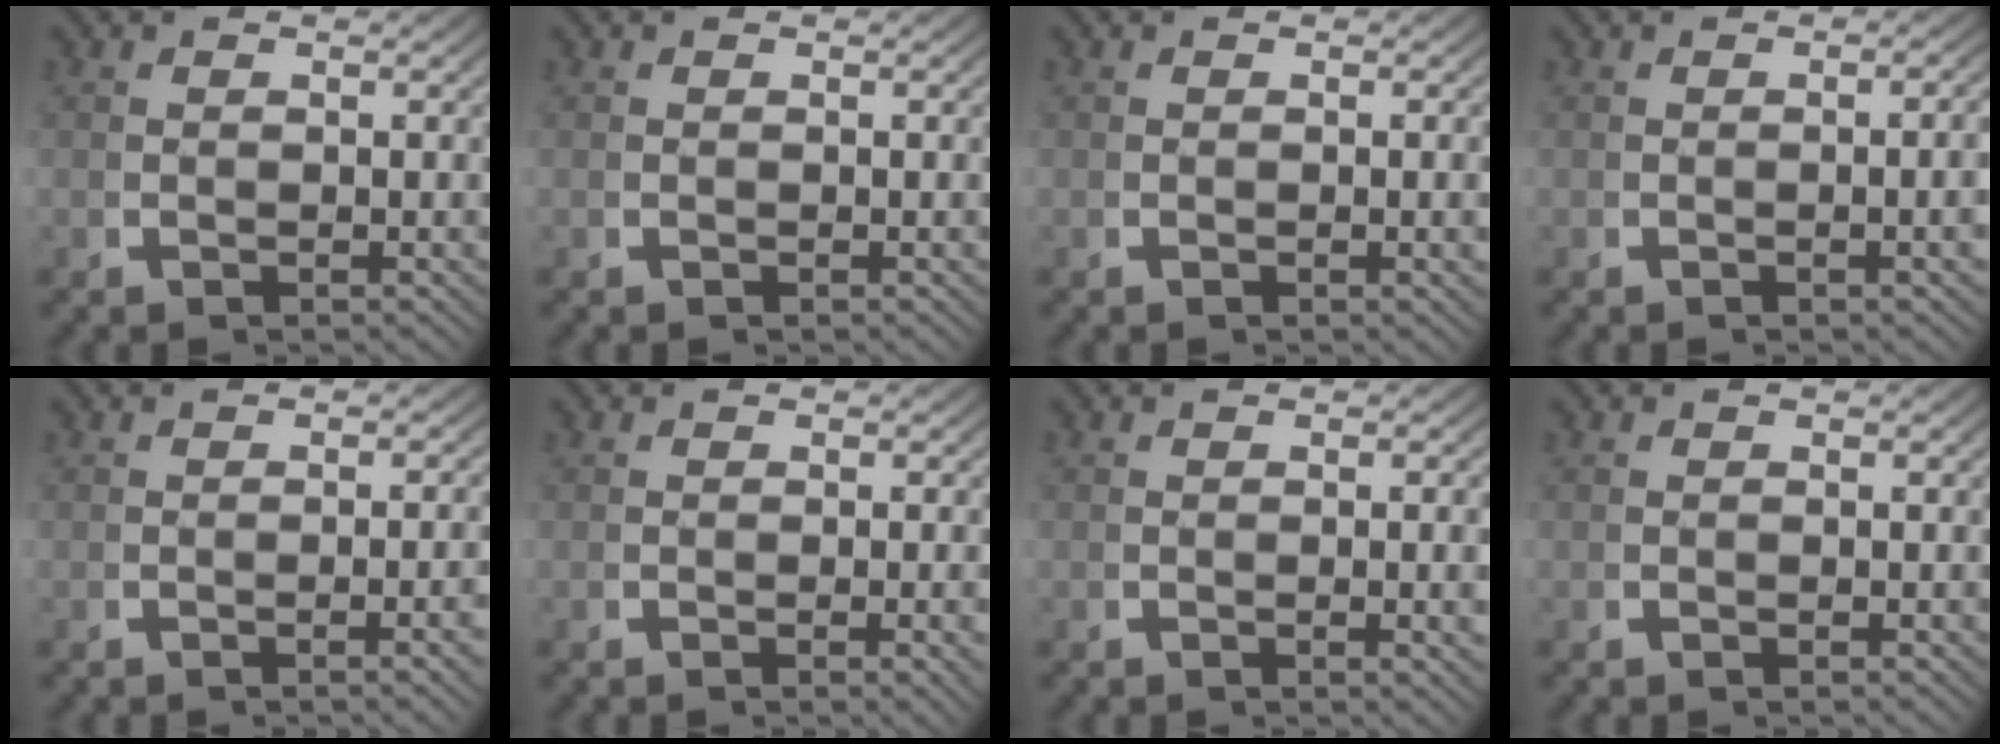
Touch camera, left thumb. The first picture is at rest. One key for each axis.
{"total": 0.0}
{"total": 1.1, "fx": -0.1, "fy": 0.1, "fz": 1.1, "tx": -0.015, "ty": -0.002, "tz": -0.002}
{"total": 2.6, "fx": -0.3, "fy": 0.7, "fz": 2.5, "tx": -0.028, "ty": 0.004, "tz": -0.009}
{"total": 1.8, "fx": -0.6, "fy": 0.1, "fz": 1.7, "tx": -0.024, "ty": 0.003, "tz": -0.011}
{"total": 1.4, "fx": -0.2, "fy": 0.2, "fz": 1.3, "tx": -0.020, "ty": -0.001, "tz": -0.004}
{"total": 2.1, "fx": -0.1, "fy": 0.4, "fz": 2.1, "tx": -0.023, "ty": -0.001, "tz": -0.005}
{"total": 0.0}